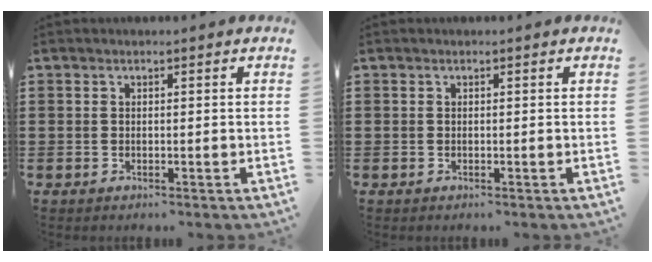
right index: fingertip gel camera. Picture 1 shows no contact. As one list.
[{"total": 0.0}]